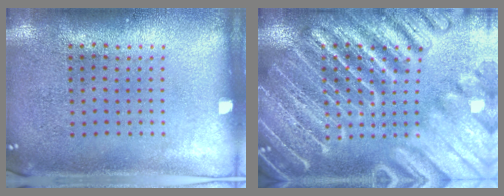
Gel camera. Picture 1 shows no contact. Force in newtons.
{"total": 6.2, "press": 6.2, "slide": 0.8}